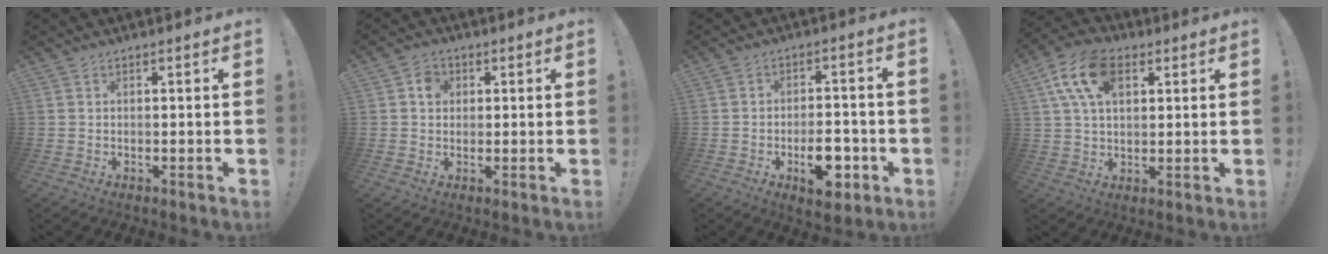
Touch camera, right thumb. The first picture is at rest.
{"total": 3.8, "force": [0.9, 3.2, 1.8], "torque": [-0.008, -0.004, 0.012]}
{"total": 10.3, "force": [-4.4, 5.4, 7.6], "torque": [-0.113, 0.021, -0.070]}
{"total": 13.7, "force": [5.5, 8.0, 9.7], "torque": [-0.177, -0.005, 0.103]}